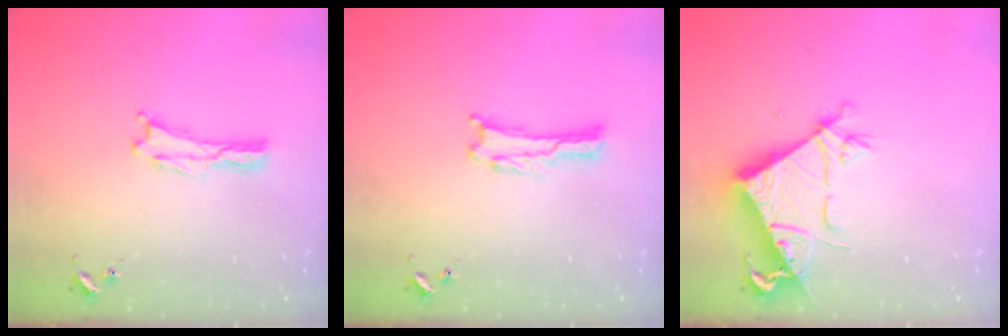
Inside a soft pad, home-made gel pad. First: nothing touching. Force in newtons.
{"total": 0.0}
{"total": 7.4, "press": 7.4, "slide": 0.7}